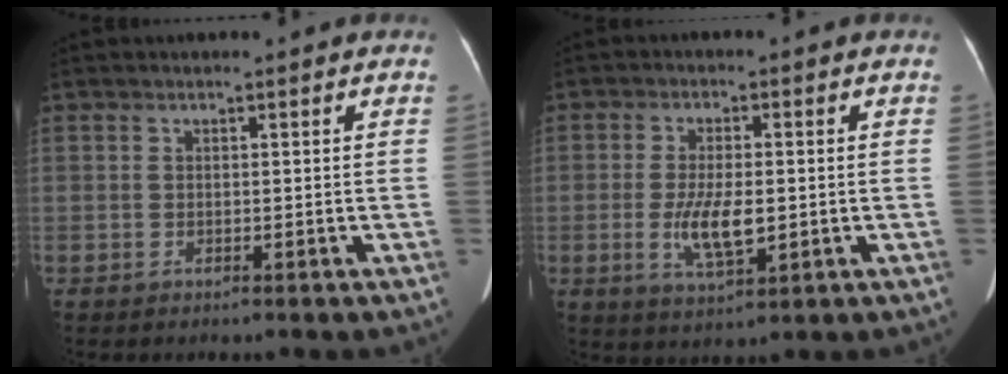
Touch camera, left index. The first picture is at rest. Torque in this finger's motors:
{"motor_torque": [0.66, 0.36, 0.49, 0.14]}